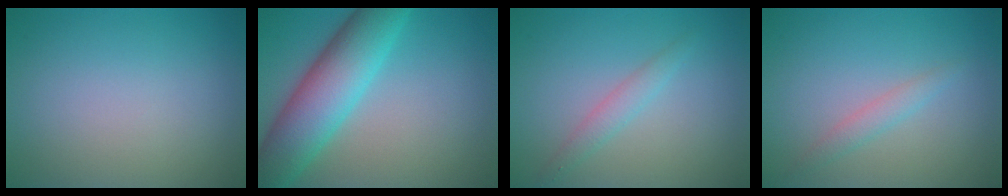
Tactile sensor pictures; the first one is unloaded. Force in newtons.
{"total": 8.5, "press": 8.5, "slide": 0.1}
{"total": 1.6, "press": 1.6, "slide": 0.1}
{"total": 1.4, "press": 1.4, "slide": 0.1}